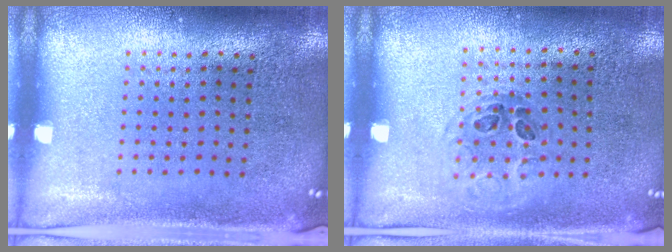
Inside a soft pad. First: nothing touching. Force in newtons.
{"total": 1.0, "press": 0.6, "slide": 0.7}